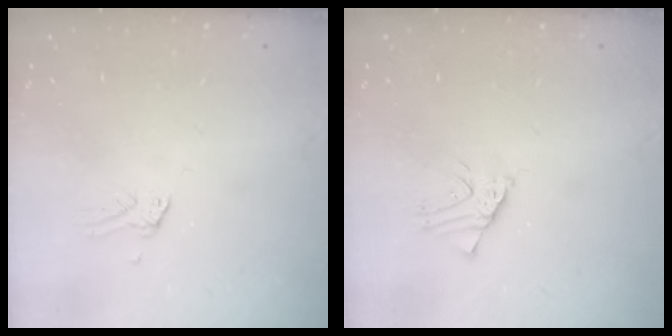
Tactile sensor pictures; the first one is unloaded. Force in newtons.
{"total": 2.1, "press": 2.1, "slide": 0.1}